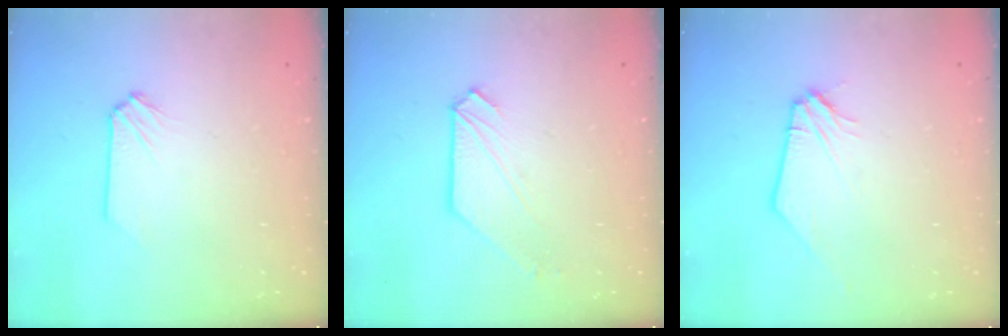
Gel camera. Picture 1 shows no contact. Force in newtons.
{"total": 2.2, "press": 2.2, "slide": 0.3}
{"total": 1.2, "press": 1.2, "slide": 0.1}